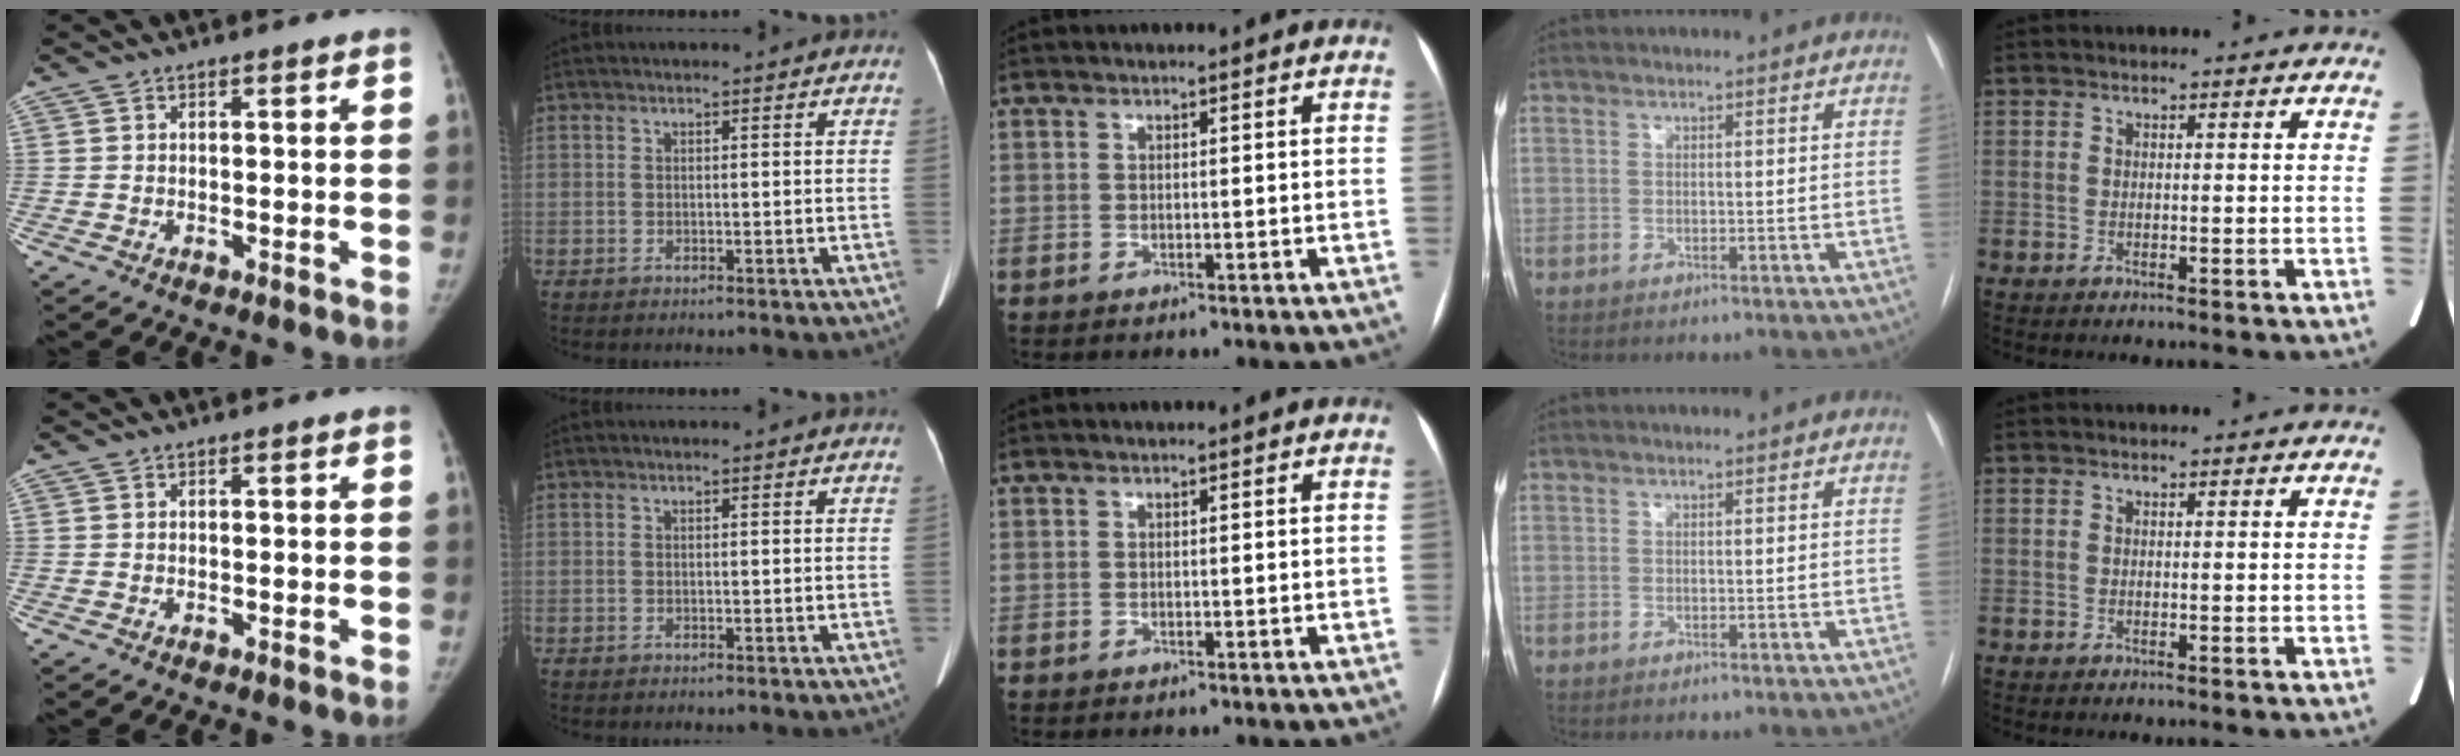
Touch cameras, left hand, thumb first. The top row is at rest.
{}